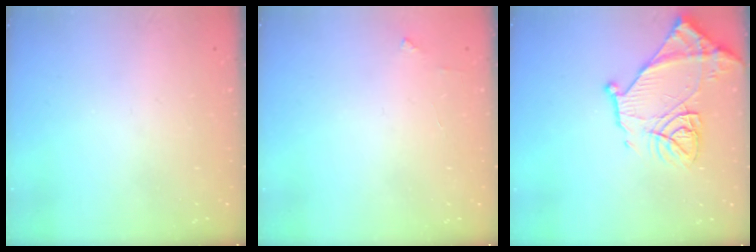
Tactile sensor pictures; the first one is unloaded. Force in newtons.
{"total": 2.6, "press": 2.6, "slide": 0.2}
{"total": 14.6, "press": 14.6, "slide": 1.0}